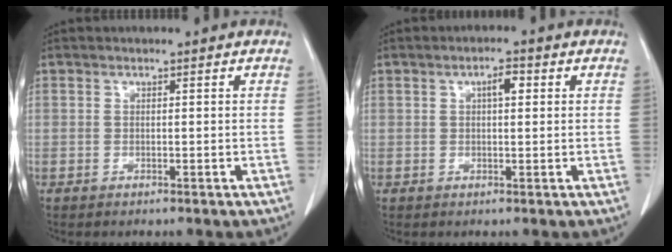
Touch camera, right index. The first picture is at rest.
{"total": 2.6, "force": [0.8, 0.8, 2.3], "torque": [-0.040, 0.005, 0.013]}